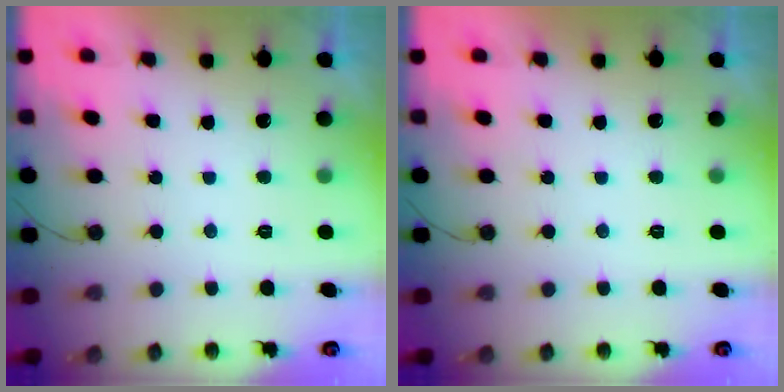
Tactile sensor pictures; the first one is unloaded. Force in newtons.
{"total": 0.0}